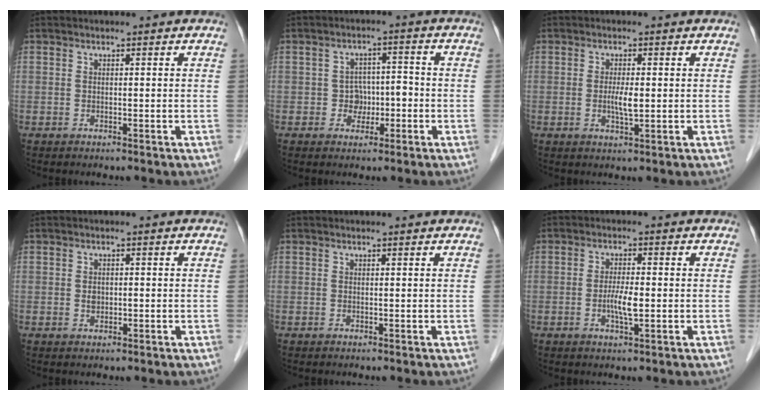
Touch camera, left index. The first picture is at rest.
{"total": 3.7, "force": [-1.2, 3.0, 1.8], "torque": [-0.023, 0.014, -0.019]}
{"total": 2.6, "force": [-0.1, 0.4, 2.6], "torque": [-0.053, -0.005, -0.001]}
{"total": 1.2, "force": [-0.1, 0.9, 0.7], "torque": [-0.015, 0.000, 0.000]}
{"total": 0.6, "force": [0.6, -0.1, 0.2], "torque": [-0.008, 0.002, 0.010]}
{"total": 3.4, "force": [-0.7, 0.5, 3.3], "torque": [-0.068, -0.005, -0.012]}